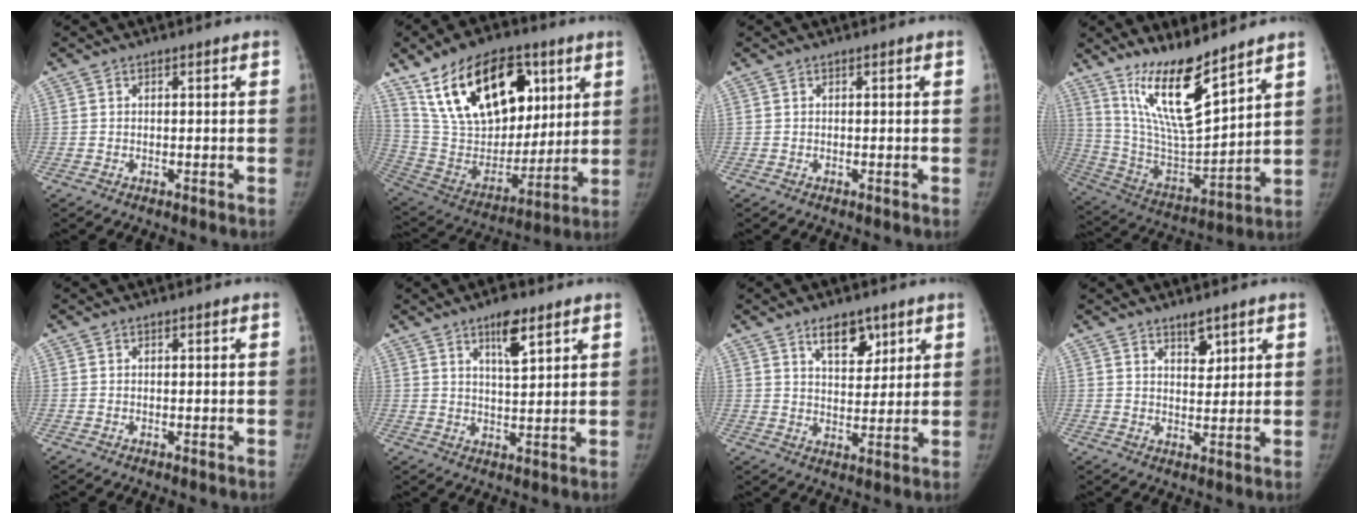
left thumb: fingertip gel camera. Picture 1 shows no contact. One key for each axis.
{"total": 27.0, "fx": 12.6, "fy": 15.7, "fz": 18.1, "tx": -0.286, "ty": -0.019, "tz": 0.234}
{"total": 0.0}
{"total": 16.9, "fx": 11.8, "fy": 3.8, "fz": 11.5, "tx": -0.186, "ty": -0.078, "tz": 0.236}
{"total": 0.0}
{"total": 6.4, "fx": 3.9, "fy": 1.9, "fz": 4.7, "tx": -0.067, "ty": -0.024, "tz": 0.064}
{"total": 7.5, "fx": 4.6, "fy": 4.0, "fz": 4.4, "tx": -0.039, "ty": -0.030, "tz": 0.076}
{"total": 4.0, "fx": 2.7, "fy": 1.8, "fz": 2.2, "tx": -0.018, "ty": -0.021, "tz": 0.046}